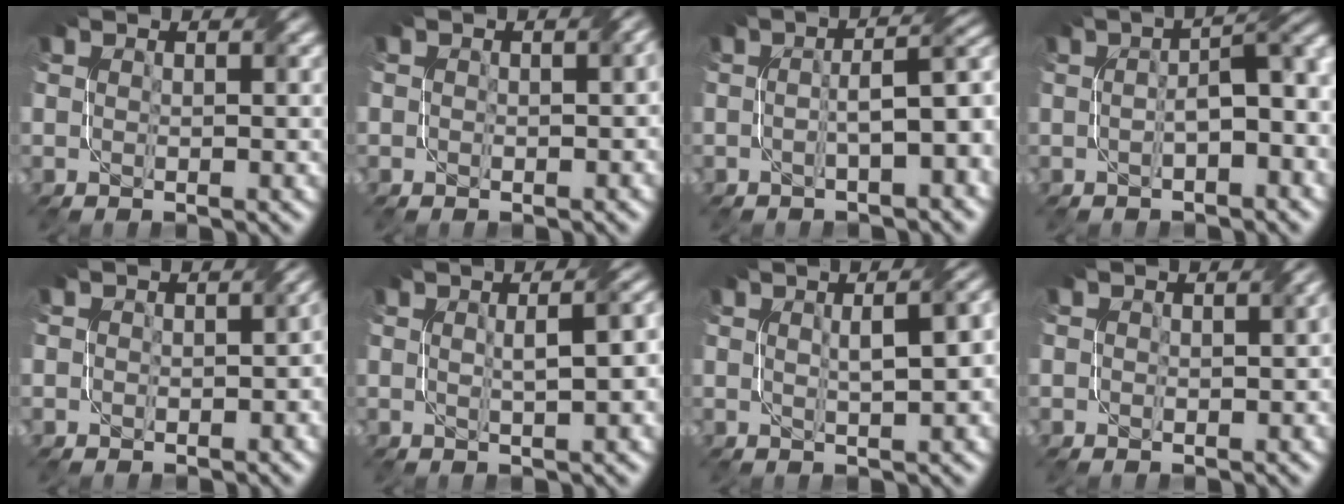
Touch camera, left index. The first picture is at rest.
{"total": 1.6, "force": [0.2, 1.0, 1.2], "torque": [-0.017, -0.002, 0.000]}
{"total": 6.0, "force": [-1.3, 1.7, 5.6], "torque": [-0.074, 0.015, -0.021]}
{"total": 5.1, "force": [-0.7, 1.8, 4.7], "torque": [-0.066, 0.009, -0.009]}
{"total": 3.5, "force": [-0.1, 2.5, 2.4], "torque": [-0.013, -0.004, -0.001]}
{"total": 5.0, "force": [0.5, 1.6, 4.7], "torque": [-0.039, 0.023, 0.003]}
{"total": 6.7, "force": [1.3, 2.5, 6.1], "torque": [-0.048, 0.033, 0.009]}
{"total": 1.7, "force": [0.2, 1.2, 1.2], "torque": [-0.013, -0.002, -0.001]}